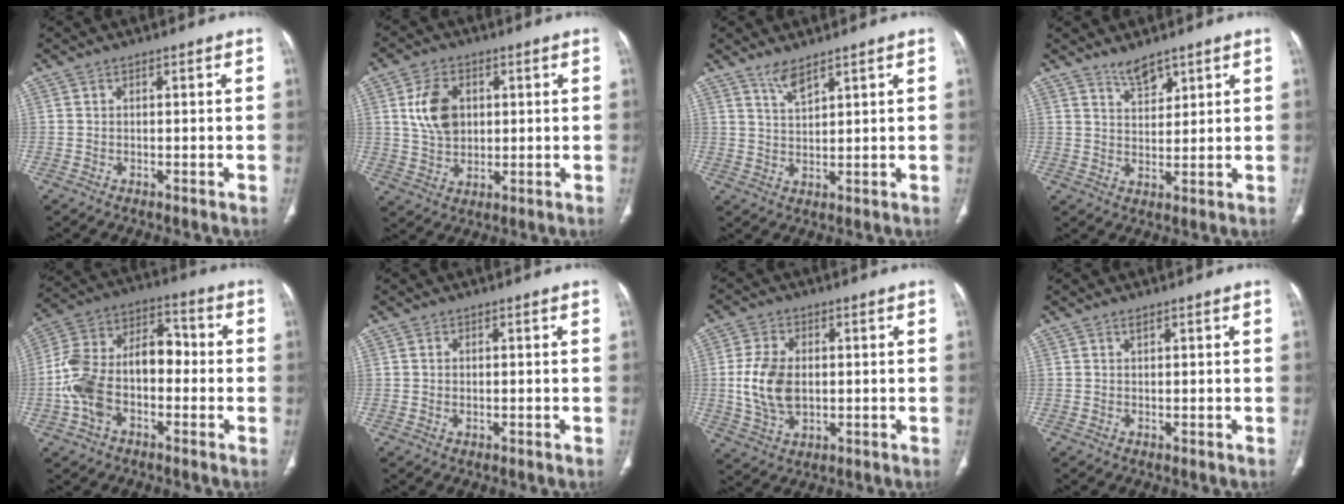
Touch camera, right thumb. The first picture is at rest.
{"total": 8.9, "force": [2.1, 6.3, 6.0], "torque": [-0.094, -0.007, 0.042]}
{"total": 3.7, "force": [3.0, 0.7, 2.1], "torque": [-0.036, -0.018, 0.062]}
{"total": 4.1, "force": [3.4, 1.5, 1.8], "torque": [-0.017, -0.027, 0.062]}
{"total": 15.7, "force": [-3.0, 10.0, 11.8], "torque": [-0.212, 0.056, -0.060]}
{"total": 0.9, "force": [0.0, 0.7, 0.6], "torque": [-0.016, 0.002, 0.002]}
{"total": 8.9, "force": [0.3, 5.8, 6.7], "torque": [-0.131, -0.001, 0.012]}
{"total": 0.6, "force": [0.5, 0.1, 0.4], "torque": [-0.002, 0.001, 0.006]}